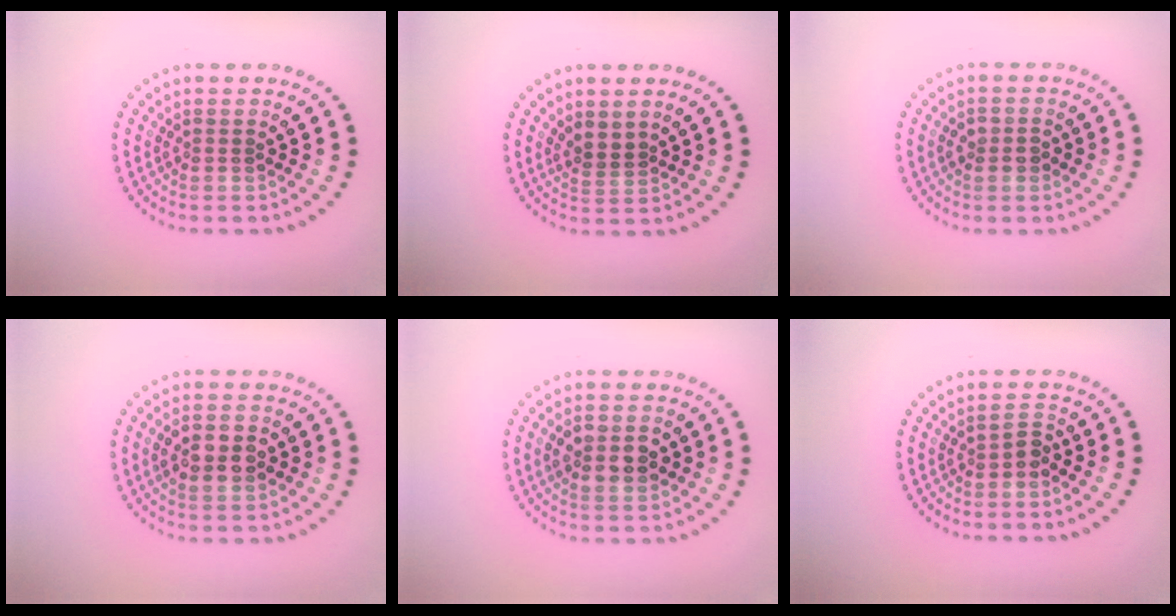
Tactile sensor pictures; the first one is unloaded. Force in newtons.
{"total": 1.2, "press": 0.8, "slide": 0.9}
{"total": 1.5, "press": 1.5, "slide": 0.2}
{"total": 3.5, "press": 3.5, "slide": 0.2}
{"total": 3.8, "press": 3.8, "slide": 0.2}
{"total": 1.2, "press": 1.0, "slide": 0.6}